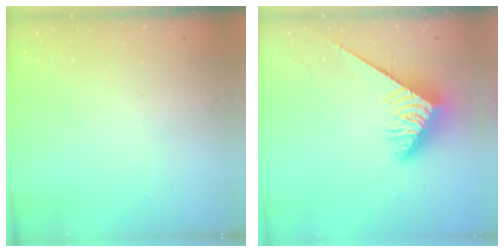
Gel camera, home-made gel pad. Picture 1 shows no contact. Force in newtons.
{"total": 3.7, "press": 3.7, "slide": 0.6}